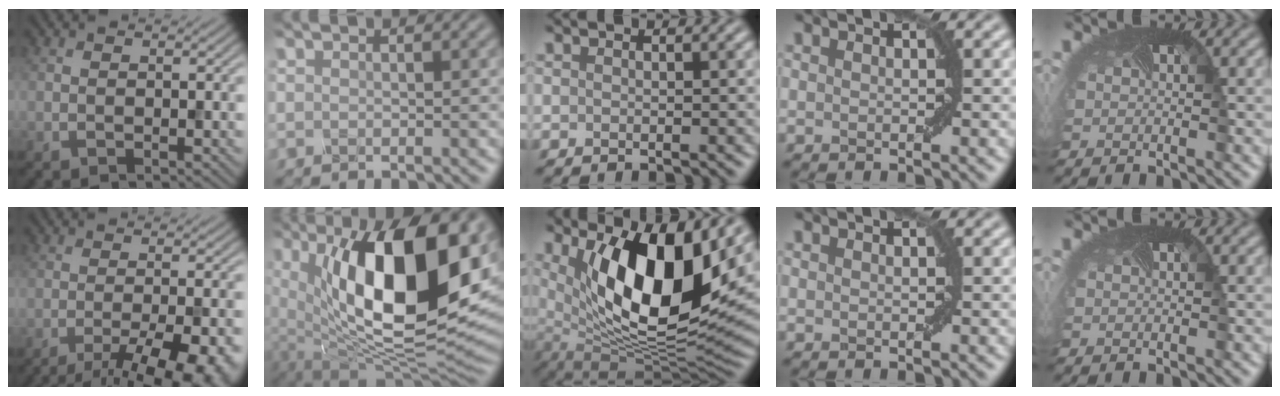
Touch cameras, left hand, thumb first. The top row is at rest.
{"thumb": {"total": 12.1, "force": [-7.6, 3.3, 8.9], "torque": [-0.123, -0.012, -0.088]}, "index": {"total": 17.8, "force": [4.4, 8.4, 15.1], "torque": [-0.234, 0.000, 0.079]}, "middle": {"total": 13.8, "force": [4.3, 5.8, 11.7], "torque": [-0.184, -0.022, 0.077]}}